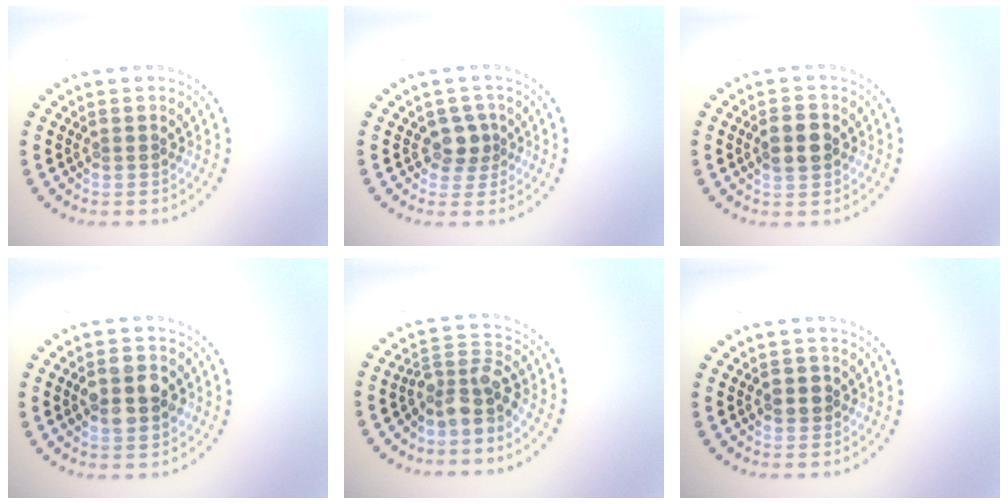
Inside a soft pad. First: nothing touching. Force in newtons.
{"total": 1.8, "press": 1.5, "slide": 1.0}
{"total": 2.8, "press": 2.8, "slide": 0.2}
{"total": 4.4, "press": 4.4, "slide": 0.2}
{"total": 3.5, "press": 2.8, "slide": 2.2}
{"total": 1.5, "press": 1.4, "slide": 0.4}